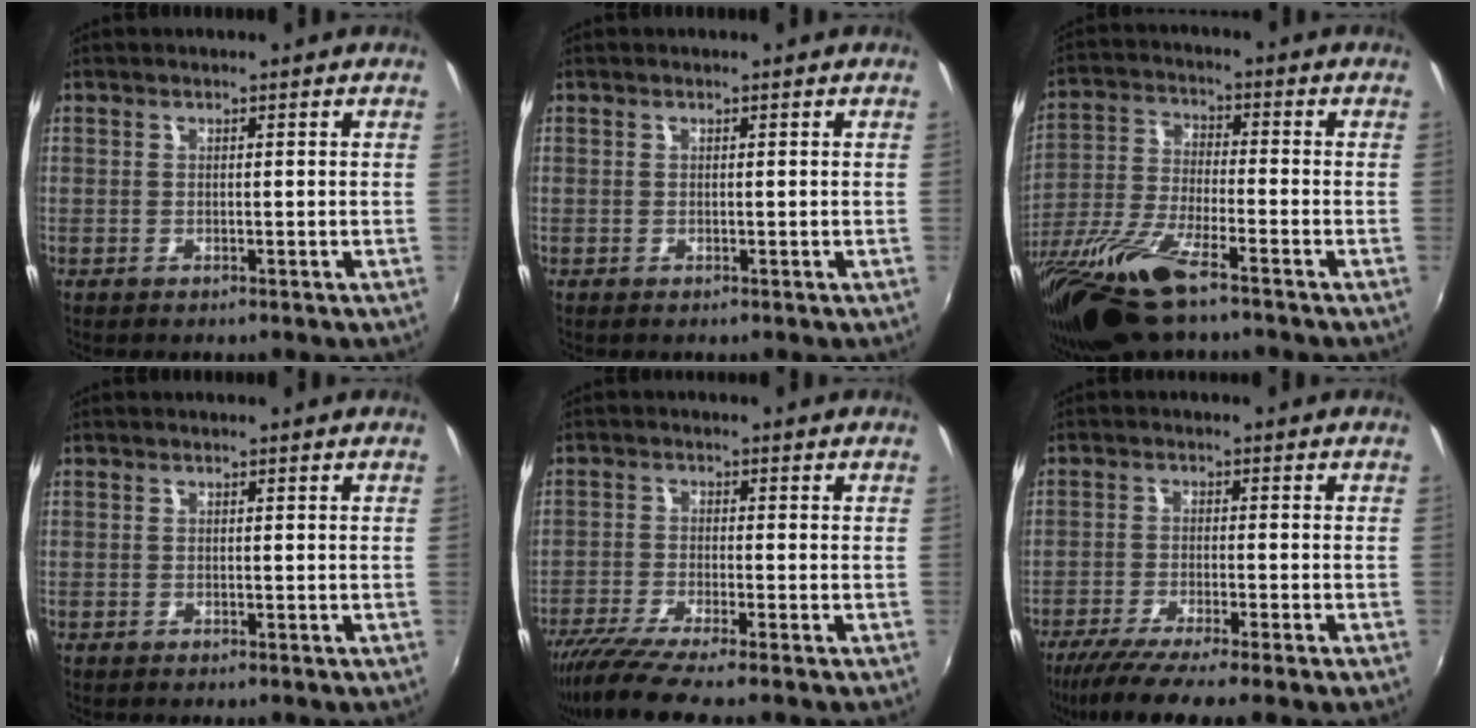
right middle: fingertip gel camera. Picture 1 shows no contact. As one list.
[{"total": 0.0}, {"total": 17.0, "force": [-11.6, 3.6, 11.9], "torque": [-0.253, -0.048, -0.223]}, {"total": 0.0}, {"total": 7.8, "force": [-6.4, -0.5, 4.3], "torque": [-0.099, -0.030, -0.115]}, {"total": 8.5, "force": [-6.8, -0.5, 5.1], "torque": [-0.112, -0.031, -0.116]}]